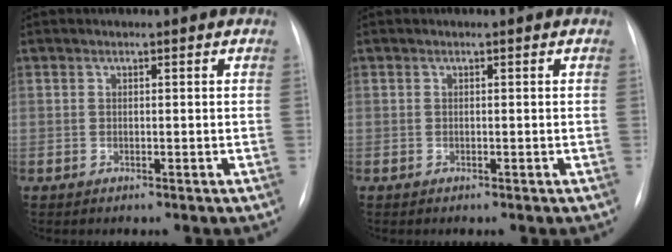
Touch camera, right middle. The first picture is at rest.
{"total": 0.0}